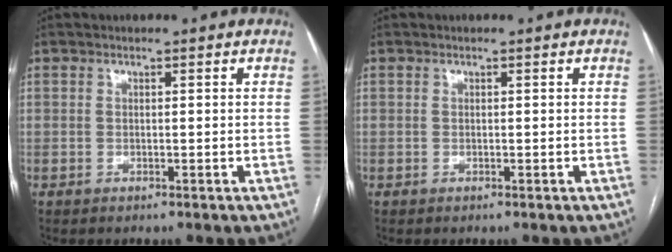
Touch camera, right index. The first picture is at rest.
{"total": 0.0}